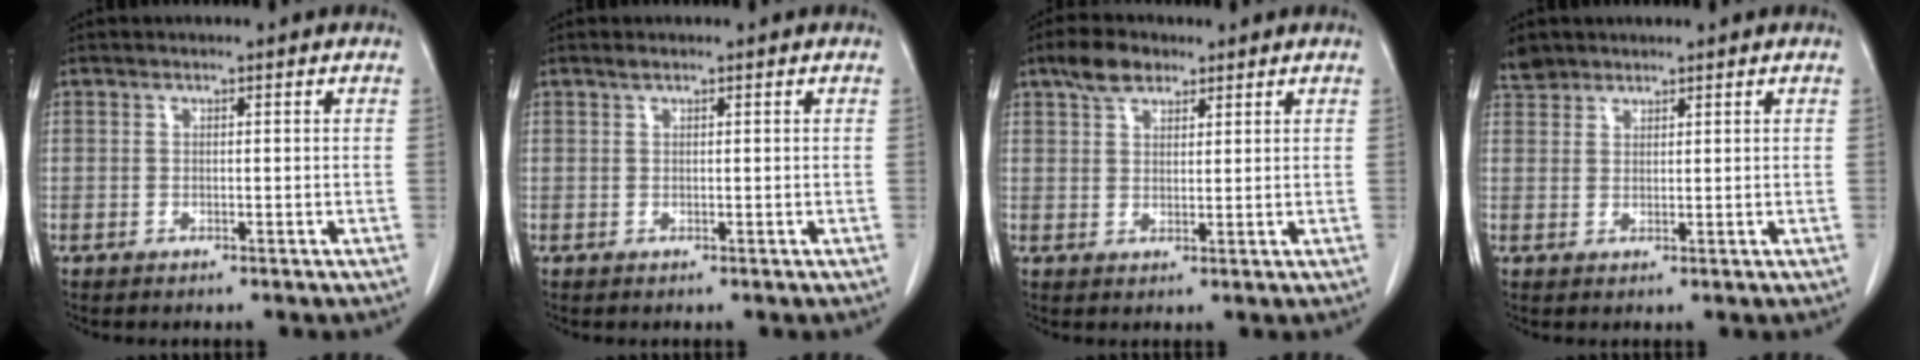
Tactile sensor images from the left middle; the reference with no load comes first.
{"total": 0.5, "force": [0.5, 0.0, 0.3], "torque": [-0.011, 0.002, 0.011]}
{"total": 4.6, "force": [3.2, 2.3, 2.3], "torque": [-0.049, 0.011, 0.061]}
{"total": 2.5, "force": [2.3, 1.1, -0.1], "torque": [-0.002, 0.007, 0.042]}